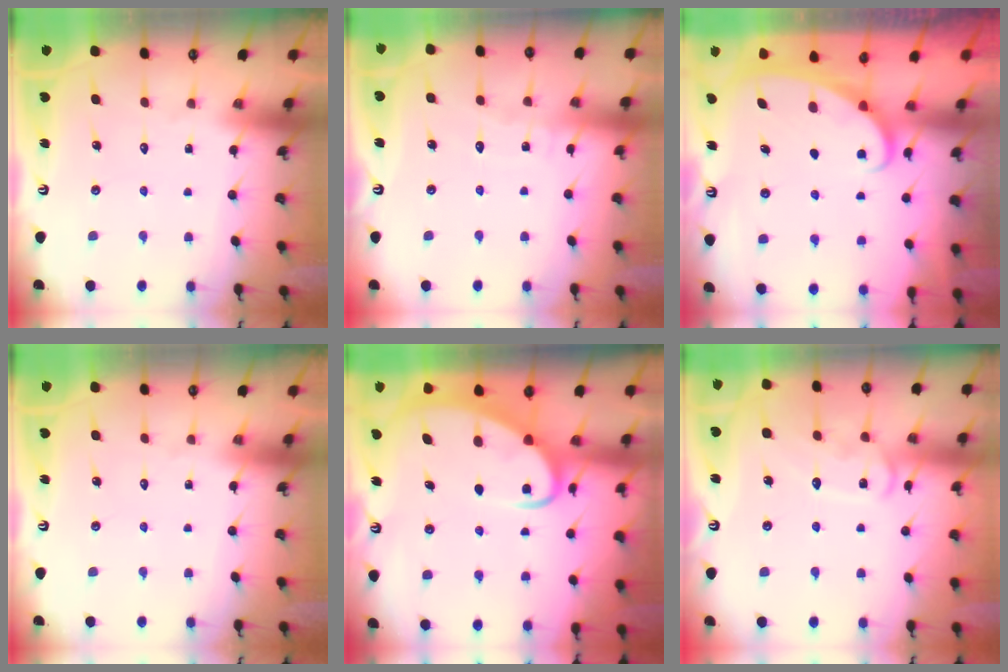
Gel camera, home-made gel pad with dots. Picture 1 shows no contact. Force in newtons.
{"total": 4.2, "press": 4.2, "slide": 0.3}
{"total": 2.2, "press": 2.2, "slide": 0.3}
{"total": 0.0}
{"total": 5.7, "press": 5.7, "slide": 0.6}
{"total": 11.6, "press": 11.5, "slide": 0.9}